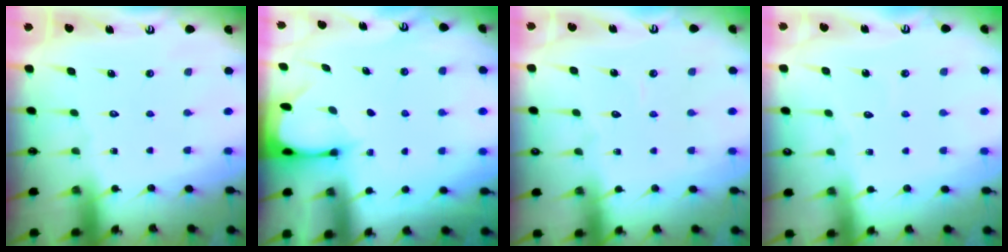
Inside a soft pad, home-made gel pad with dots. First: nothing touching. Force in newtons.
{"total": 2.4, "press": 2.3, "slide": 0.3}
{"total": 2.9, "press": 2.9, "slide": 0.3}
{"total": 4.4, "press": 4.3, "slide": 0.4}